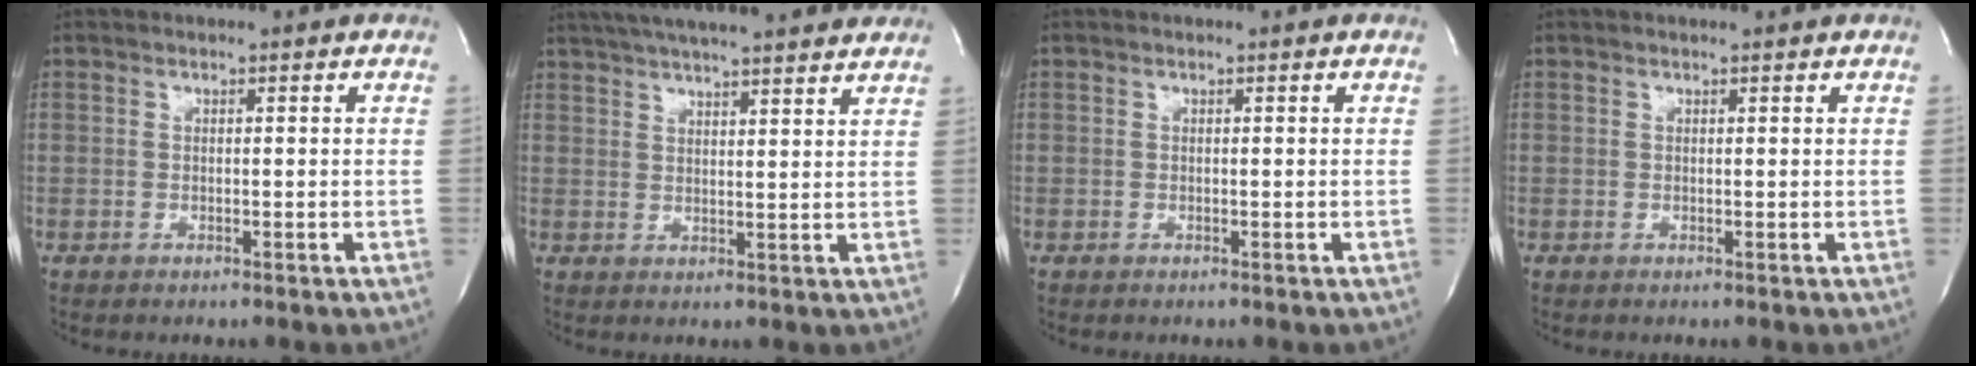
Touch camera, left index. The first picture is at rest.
{"total": 19.7, "force": [17.1, 2.1, 9.5], "torque": [-0.161, 0.043, 0.234]}
{"total": 0.0}
{"total": 1.2, "force": [1.1, 0.0, 0.3], "torque": [-0.007, 0.009, 0.015]}